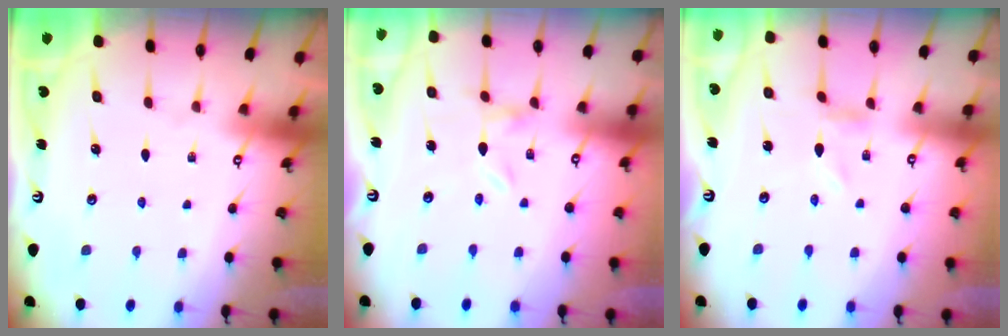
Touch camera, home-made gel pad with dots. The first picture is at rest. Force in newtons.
{"total": 0.0}
{"total": 0.0}